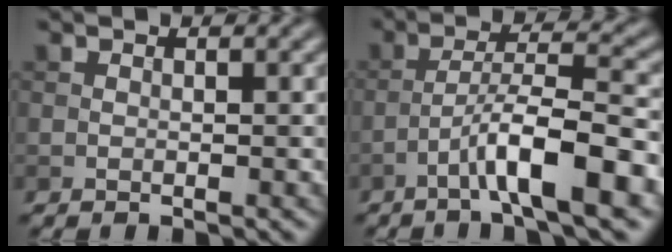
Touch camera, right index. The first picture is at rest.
{"total": 7.4, "force": [-3.6, 1.1, 6.4], "torque": [-0.106, 0.020, -0.063]}